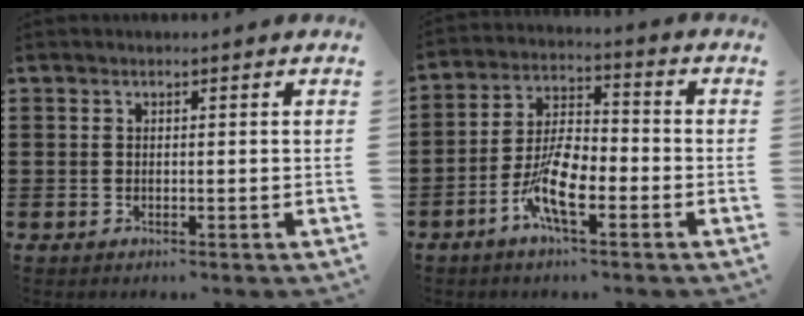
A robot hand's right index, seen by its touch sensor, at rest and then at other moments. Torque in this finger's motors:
{"motor_torque": [1.85, 0.28, 0.43, 0.21]}